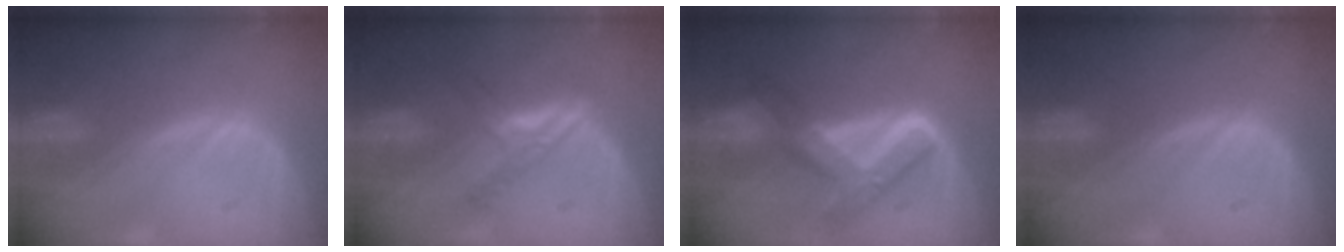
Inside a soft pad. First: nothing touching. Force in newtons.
{"total": 5.5, "press": 4.9, "slide": 2.6}
{"total": 7.7, "press": 7.7, "slide": 0.5}
{"total": 0.0}